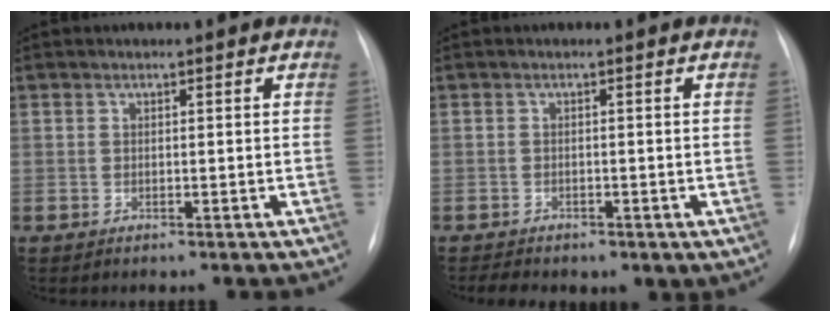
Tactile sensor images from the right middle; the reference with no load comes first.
{"total": 5.2, "force": [-3.2, 2.9, 2.9], "torque": [-0.052, -0.001, -0.034]}